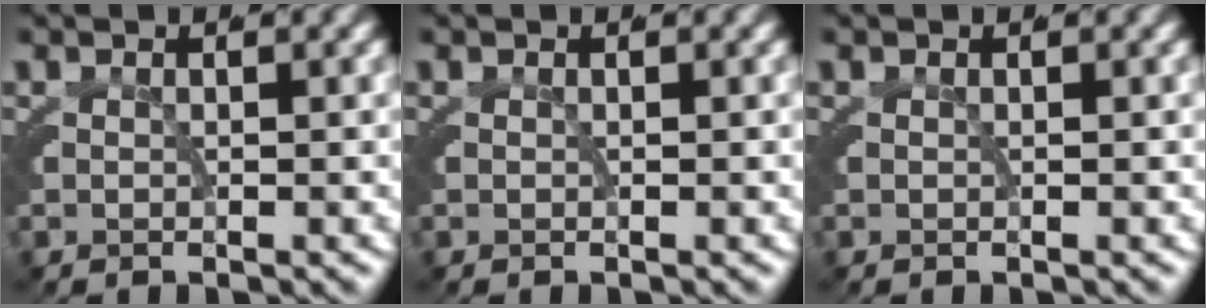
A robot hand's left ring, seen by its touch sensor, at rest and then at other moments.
{"total": 0.0}
{"total": 0.0}